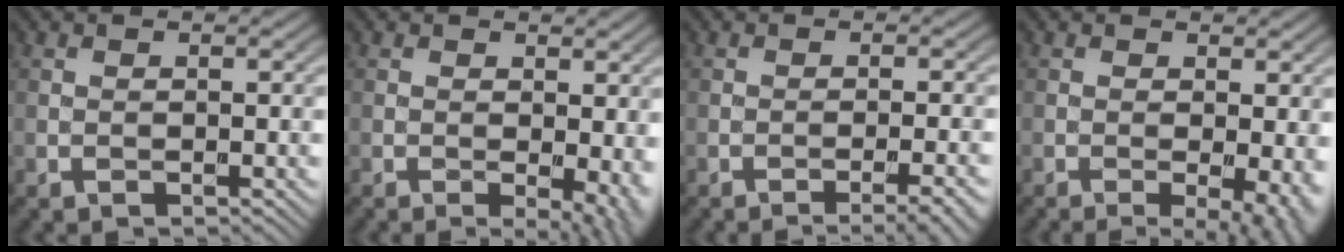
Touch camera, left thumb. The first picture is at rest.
{"total": 5.1, "force": [-0.4, 1.7, 4.8], "torque": [-0.061, -0.006, -0.001]}
{"total": 4.6, "force": [-2.7, 0.8, 3.6], "torque": [-0.043, 0.014, -0.043]}
{"total": 6.0, "force": [-1.3, 1.7, 5.6], "torque": [-0.080, -0.013, -0.012]}